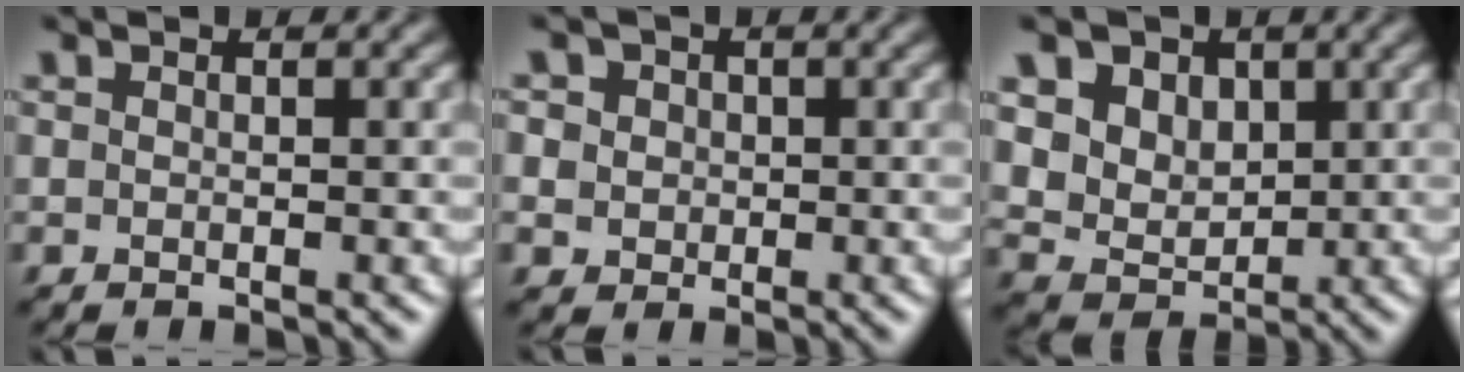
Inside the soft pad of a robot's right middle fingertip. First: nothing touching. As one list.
[{"total": 5.2, "force": [2.4, 4.2, 1.9], "torque": [-0.045, 0.017, 0.026]}, {"total": 7.0, "force": [3.6, 5.3, 2.7], "torque": [-0.069, -0.001, 0.064]}]